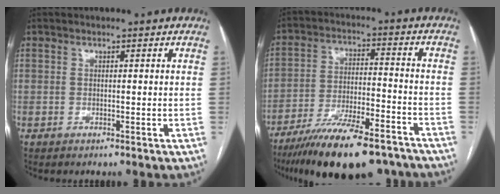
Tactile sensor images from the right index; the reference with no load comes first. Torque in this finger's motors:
{"motor_torque": [1.75, -0.39, 0.50, 0.21]}